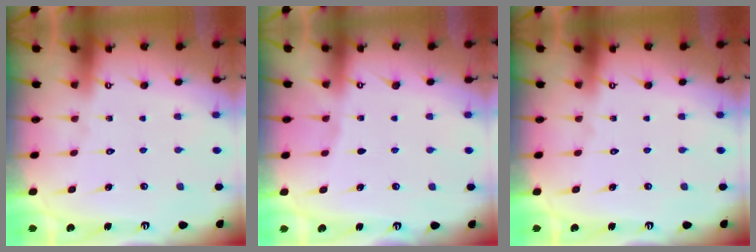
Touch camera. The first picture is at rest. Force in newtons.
{"total": 2.1, "press": 2.1, "slide": 0.3}
{"total": 0.0}